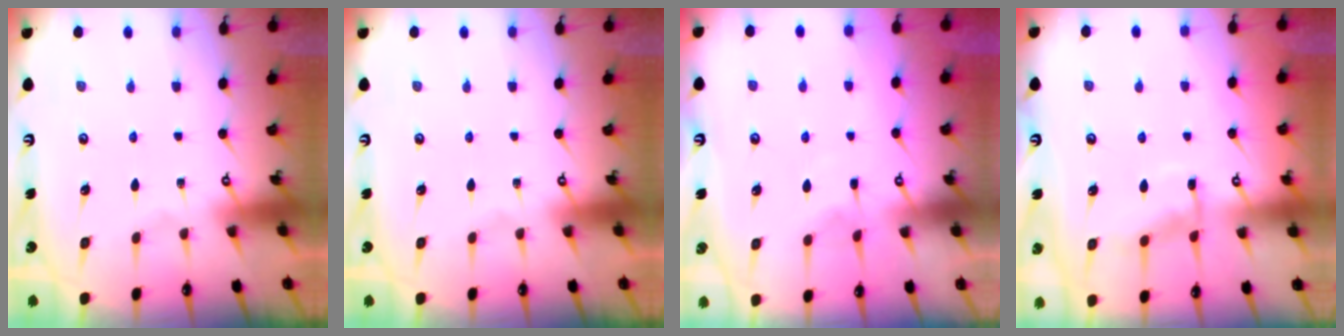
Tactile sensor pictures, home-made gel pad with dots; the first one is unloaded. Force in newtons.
{"total": 0.0}
{"total": 3.3, "press": 3.2, "slide": 0.4}
{"total": 7.3, "press": 7.2, "slide": 0.7}